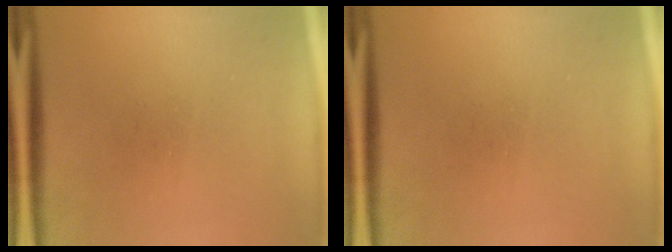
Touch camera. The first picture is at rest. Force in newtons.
{"total": 0.0}